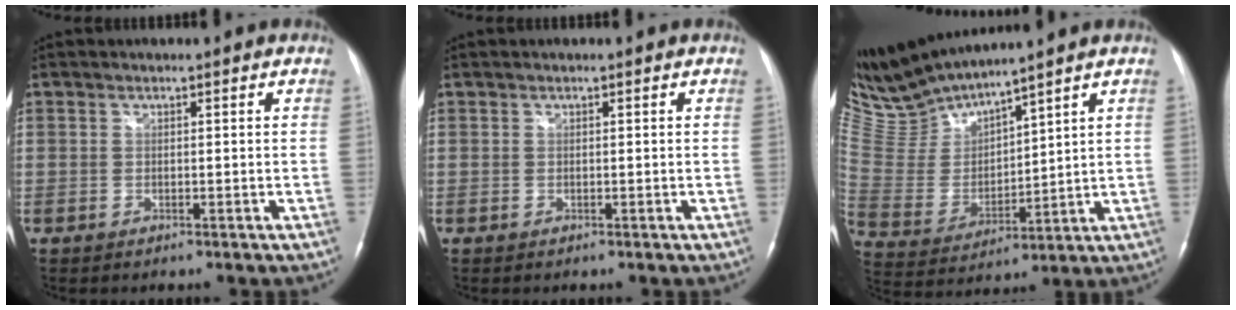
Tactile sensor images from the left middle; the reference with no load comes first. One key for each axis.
{"total": 0.0}
{"total": 9.9, "fx": 9.7, "fy": -0.5, "fz": 1.6, "tx": -0.065, "ty": -0.004, "tz": 0.219}